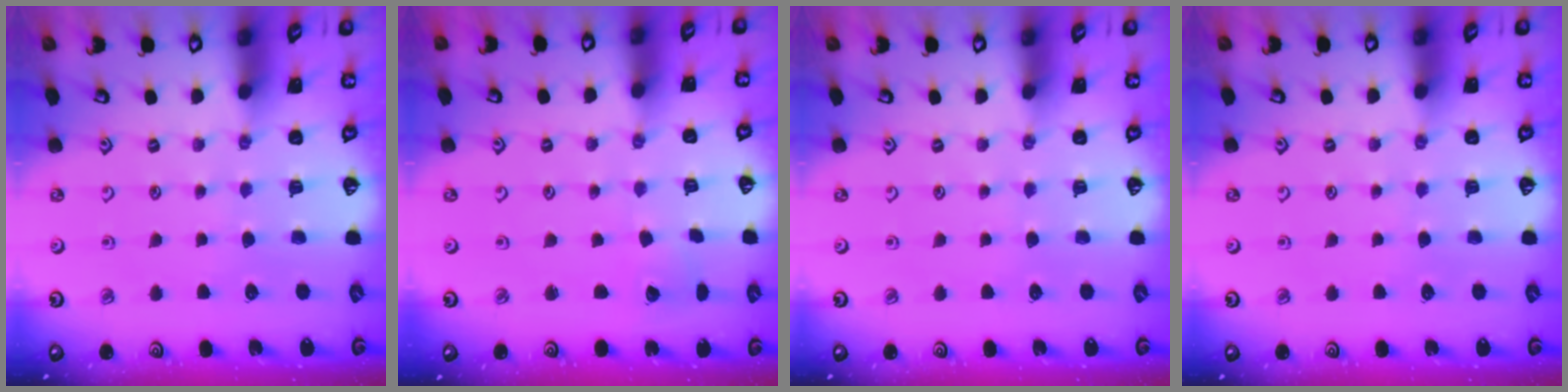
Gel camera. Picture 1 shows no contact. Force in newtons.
{"total": 2.9, "press": 2.9, "slide": 0.1}
{"total": 0.0}
{"total": 0.0}